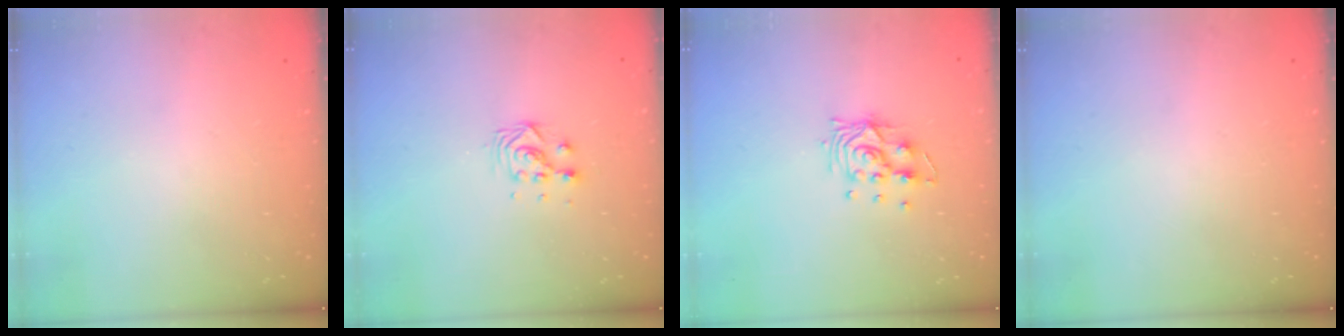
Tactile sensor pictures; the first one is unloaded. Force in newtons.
{"total": 4.3, "press": 4.2, "slide": 0.3}
{"total": 8.9, "press": 8.9, "slide": 0.7}
{"total": 0.0}